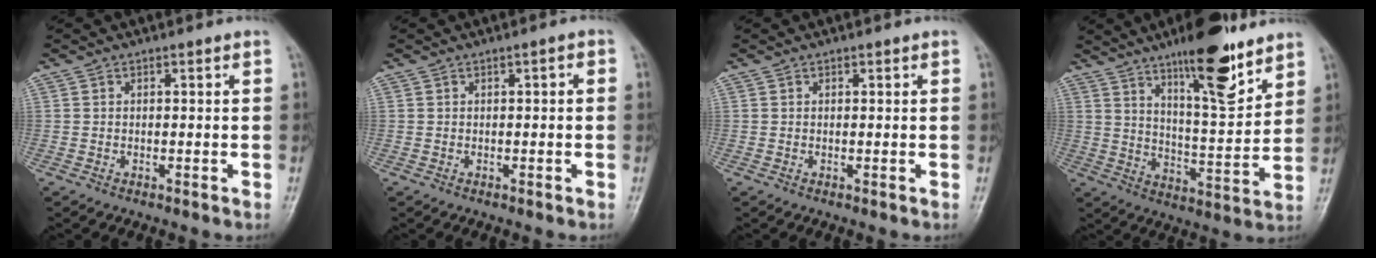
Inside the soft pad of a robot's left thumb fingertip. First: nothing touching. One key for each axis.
{"total": 1.2, "fx": 0.0, "fy": 0.7, "fz": 1.0, "tx": -0.005, "ty": 0.004, "tz": -0.006}
{"total": 0.6, "fx": 0.3, "fy": 0.4, "fz": 0.3, "tx": 0.003, "ty": 0.000, "tz": 0.001}
{"total": 15.4, "fx": 10.1, "fy": 4.1, "fz": 10.9, "tx": -0.144, "ty": -0.065, "tz": 0.167}